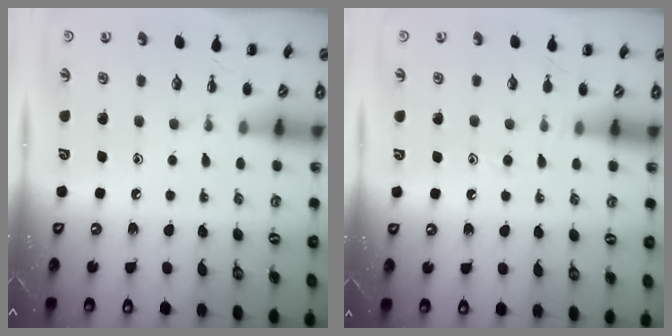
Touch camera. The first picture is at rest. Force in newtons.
{"total": 6.3, "press": 6.0, "slide": 1.9}